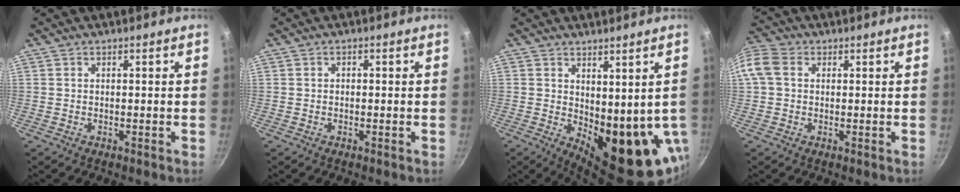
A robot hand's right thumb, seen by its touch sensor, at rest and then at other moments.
{"total": 0.6, "force": [-0.2, 0.5, 0.2], "torque": [-0.003, 0.004, -0.002]}
{"total": 14.3, "force": [0.4, 7.0, 12.4], "torque": [-0.135, -0.032, 0.027]}
{"total": 9.7, "force": [1.7, 7.7, 5.7], "torque": [-0.134, 0.029, 0.018]}